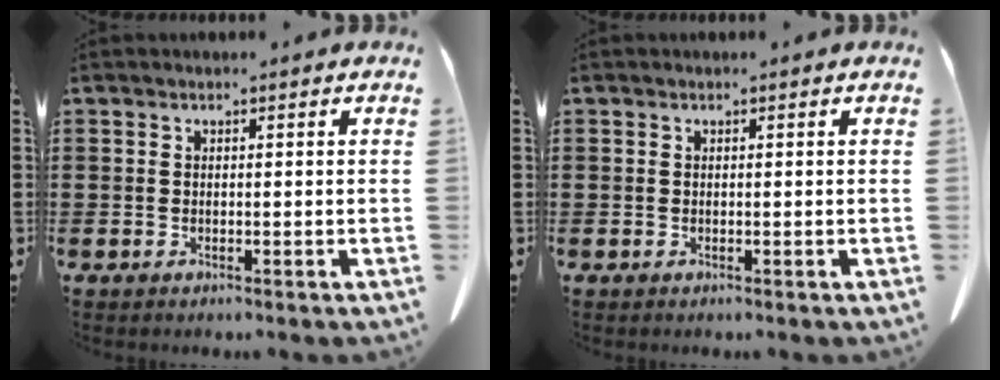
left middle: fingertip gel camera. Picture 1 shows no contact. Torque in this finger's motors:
{"motor_torque": [-0.04, -0.04, 0.02, 0.01]}